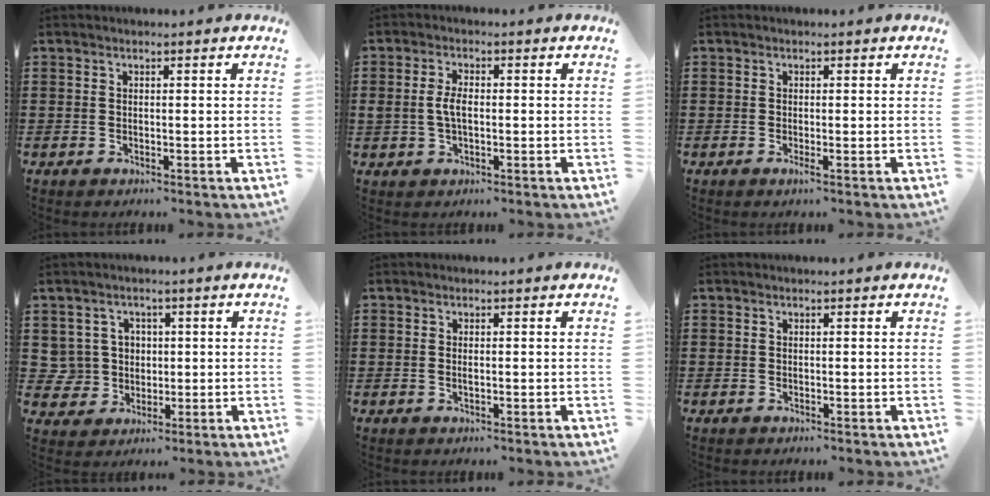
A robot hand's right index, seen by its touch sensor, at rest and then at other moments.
{"total": 3.5, "force": [-0.1, 1.7, 3.0], "torque": [-0.074, 0.000, -0.007]}
{"total": 0.9, "force": [-0.3, -0.2, 0.8], "torque": [-0.013, -0.008, -0.005]}
{"total": 4.5, "force": [0.9, 4.4, 0.8], "torque": [-0.046, 0.013, 0.012]}
{"total": 0.8, "force": [-0.1, 0.2, 0.8], "torque": [-0.017, -0.003, -0.001]}
{"total": 0.0}